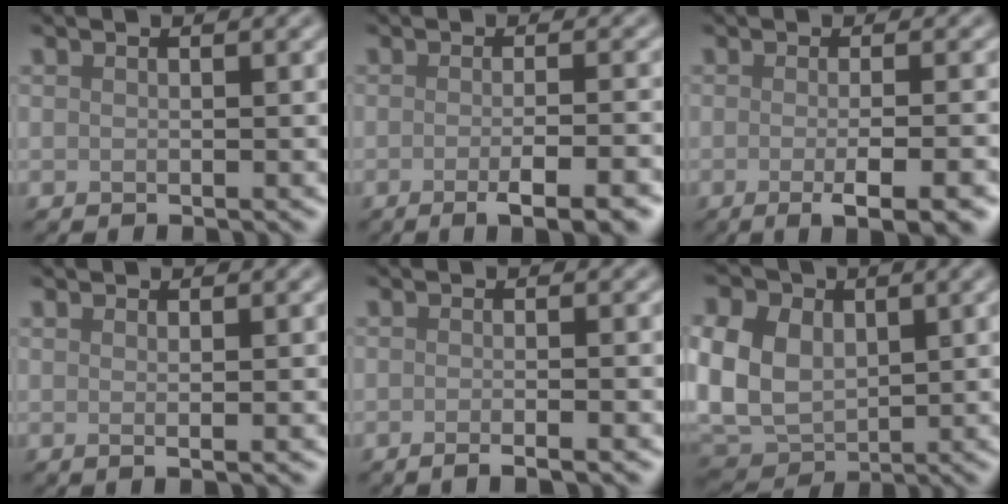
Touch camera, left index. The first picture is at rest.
{"total": 5.5, "force": [-2.5, 1.5, 4.7], "torque": [-0.048, 0.001, -0.030]}
{"total": 5.6, "force": [-1.9, 1.5, 5.0], "torque": [-0.055, -0.006, -0.023]}
{"total": 1.3, "force": [0.4, 0.4, 1.2], "torque": [-0.017, -0.003, -0.002]}
{"total": 2.4, "force": [-1.0, 0.8, 2.1], "torque": [-0.010, -0.001, -0.021]}
{"total": 9.8, "force": [2.2, 7.2, 6.2], "torque": [-0.157, 0.012, 0.035]}